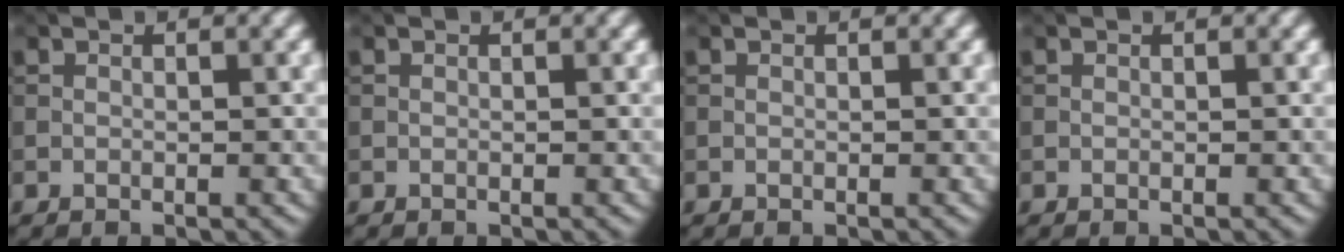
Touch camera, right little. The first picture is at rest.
{"total": 0.0}
{"total": 0.0}
{"total": 0.0}